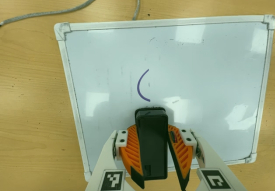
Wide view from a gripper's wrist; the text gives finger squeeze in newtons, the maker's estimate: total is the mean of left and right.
{"total": 9.6, "left": 9.7, "right": 9.5}